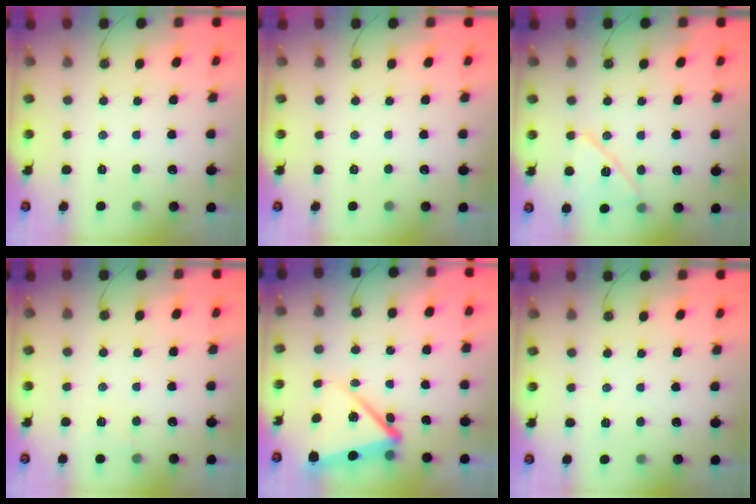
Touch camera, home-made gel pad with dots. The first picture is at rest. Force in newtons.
{"total": 0.0}
{"total": 12.1, "press": 10.4, "slide": 6.2}
{"total": 4.5, "press": 4.1, "slide": 1.8}
{"total": 11.4, "press": 11.3, "slide": 1.7}
{"total": 2.3, "press": 1.3, "slide": 1.9}